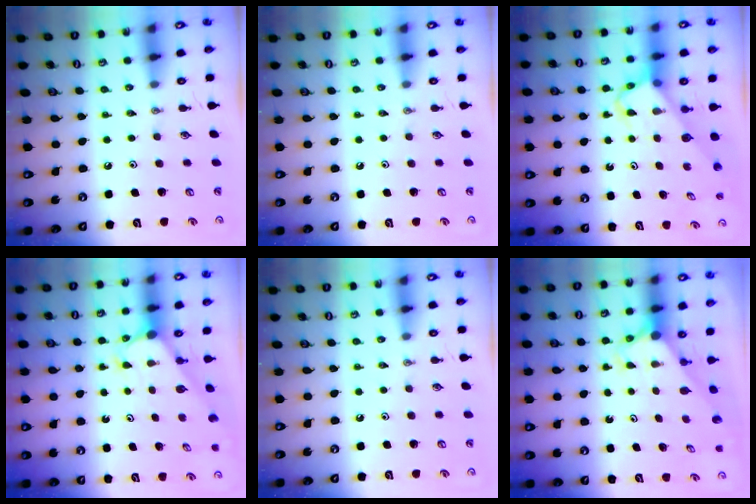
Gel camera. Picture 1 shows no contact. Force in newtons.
{"total": 0.0}
{"total": 4.0, "press": 4.0, "slide": 0.2}
{"total": 2.6, "press": 2.6, "slide": 0.1}
{"total": 0.0}
{"total": 2.7, "press": 2.7, "slide": 0.0}